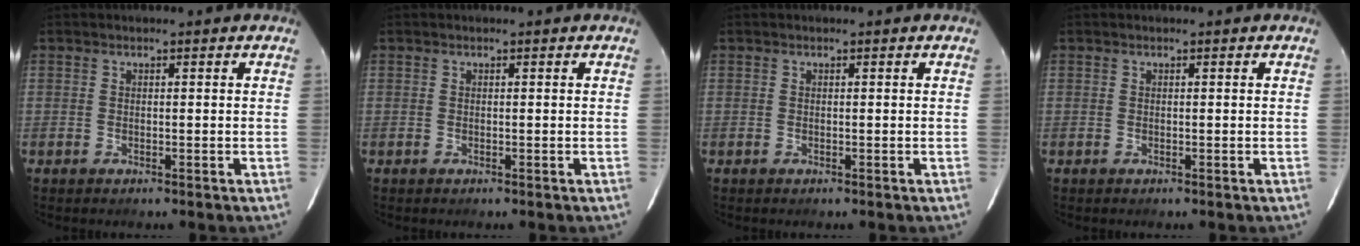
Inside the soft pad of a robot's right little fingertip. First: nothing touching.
{"total": 0.0}
{"total": 0.0}
{"total": 0.0}